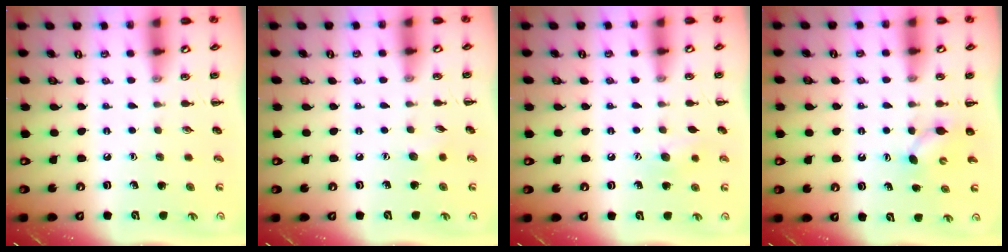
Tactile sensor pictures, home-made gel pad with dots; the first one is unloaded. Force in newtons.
{"total": 4.4, "press": 4.2, "slide": 1.2}
{"total": 6.9, "press": 6.7, "slide": 1.5}
{"total": 3.9, "press": 3.7, "slide": 1.0}